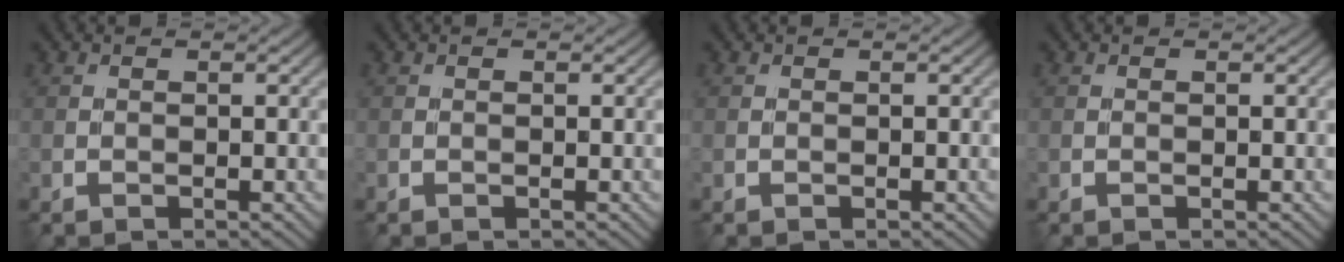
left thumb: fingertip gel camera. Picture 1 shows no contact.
{"total": 0.0}
{"total": 0.0}
{"total": 0.0}